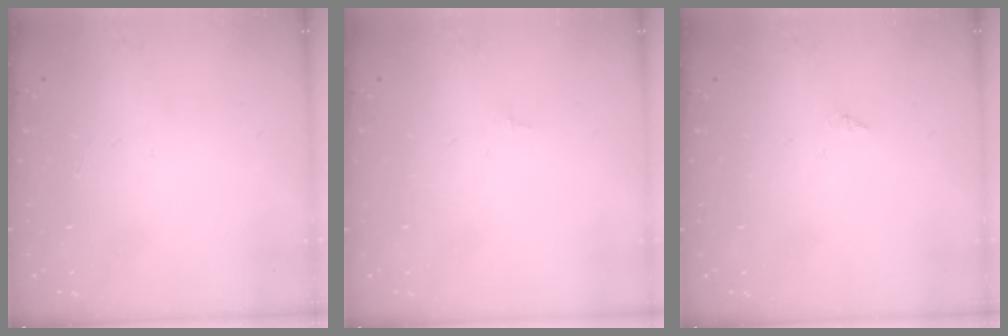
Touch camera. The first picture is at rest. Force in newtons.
{"total": 0.0}
{"total": 0.0}